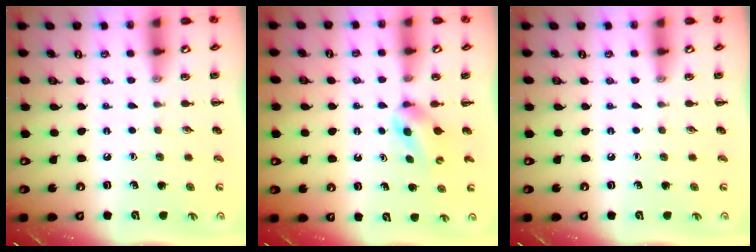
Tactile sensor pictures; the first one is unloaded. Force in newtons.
{"total": 2.8, "press": 2.5, "slide": 1.3}
{"total": 0.0}